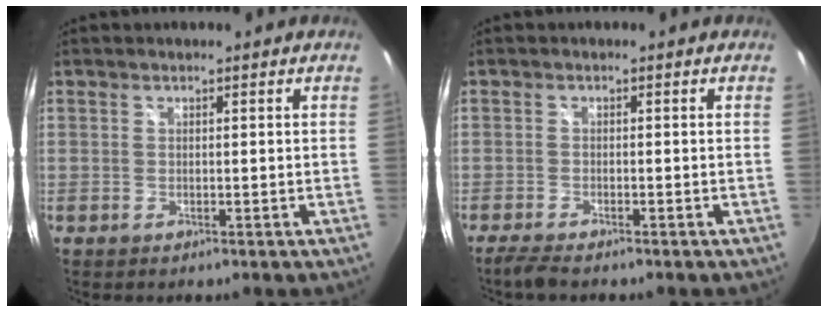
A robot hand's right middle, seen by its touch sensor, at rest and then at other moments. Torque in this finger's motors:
{"motor_torque": [0.33, -0.42, 0.10, 0.03]}